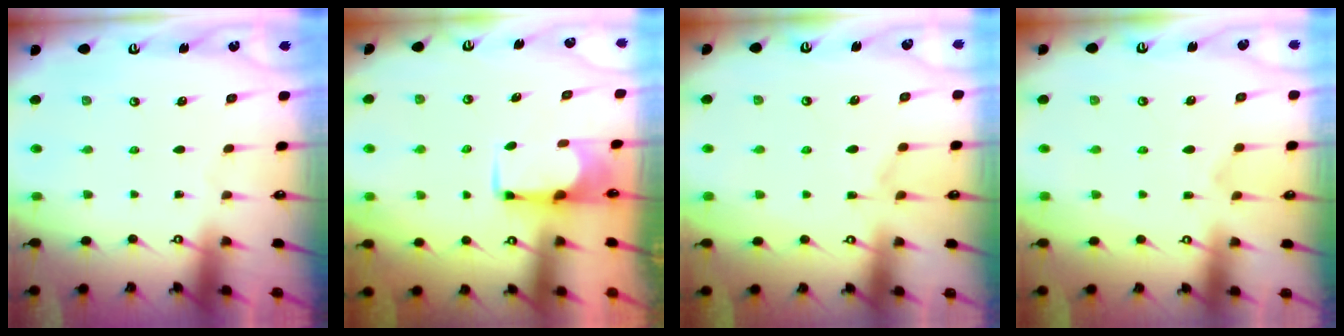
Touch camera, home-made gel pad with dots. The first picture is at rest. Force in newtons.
{"total": 1.6, "press": 1.5, "slide": 0.6}
{"total": 1.4, "press": 0.1, "slide": 1.4}
{"total": 1.9, "press": 1.3, "slide": 1.3}